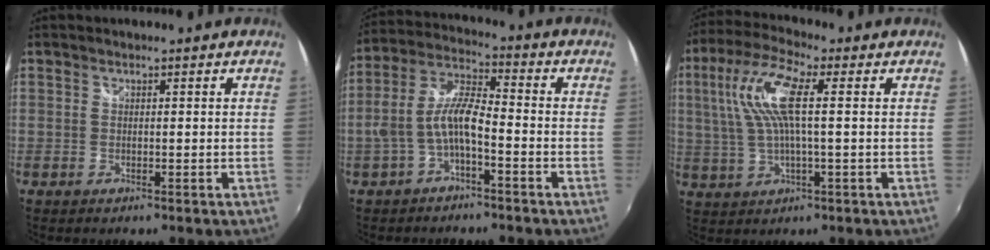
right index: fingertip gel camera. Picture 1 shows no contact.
{"total": 8.2, "force": [-3.2, 2.3, 7.2], "torque": [-0.162, 0.014, -0.057]}
{"total": 11.3, "force": [2.1, 2.6, 10.8], "torque": [-0.212, 0.013, 0.041]}